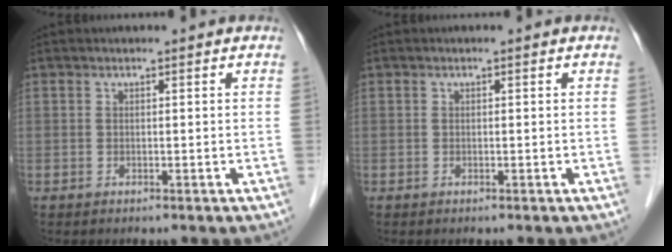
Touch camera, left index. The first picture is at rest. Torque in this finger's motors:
{"motor_torque": [0.07, 0.05, -0.02, -0.01]}